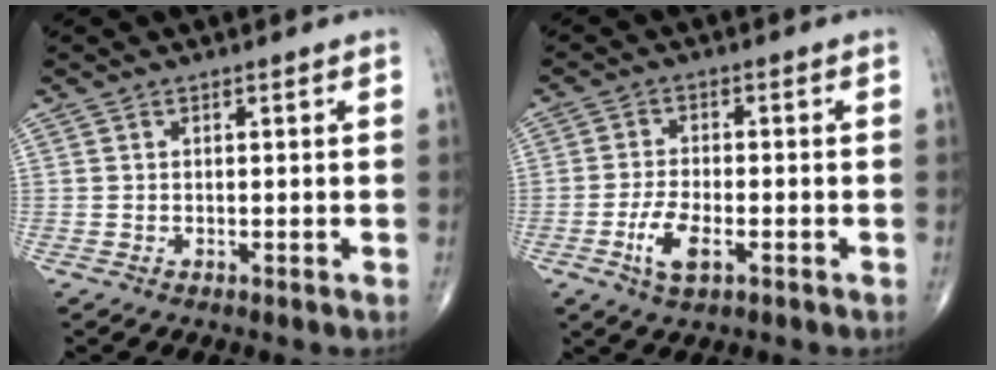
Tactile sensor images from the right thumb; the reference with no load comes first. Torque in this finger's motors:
{"motor_torque": [-0.36, 0.12, 0.67, 0.18, 0.21]}